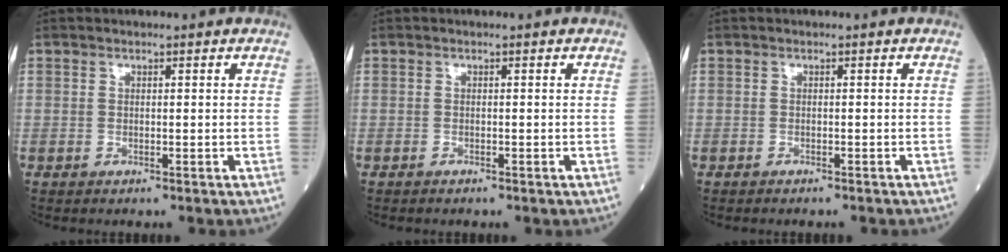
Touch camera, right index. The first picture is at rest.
{"total": 0.6, "force": [-0.6, 0.2, 0.1], "torque": [-0.010, -0.001, -0.008]}
{"total": 2.3, "force": [-2.1, 0.5, 0.8], "torque": [-0.016, -0.004, -0.022]}